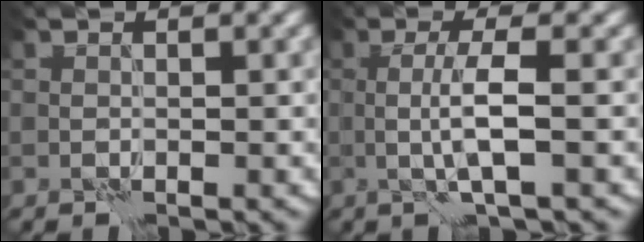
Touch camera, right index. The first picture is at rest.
{"total": 3.2, "force": [-0.1, 0.2, 3.2], "torque": [-0.063, -0.001, -0.002]}